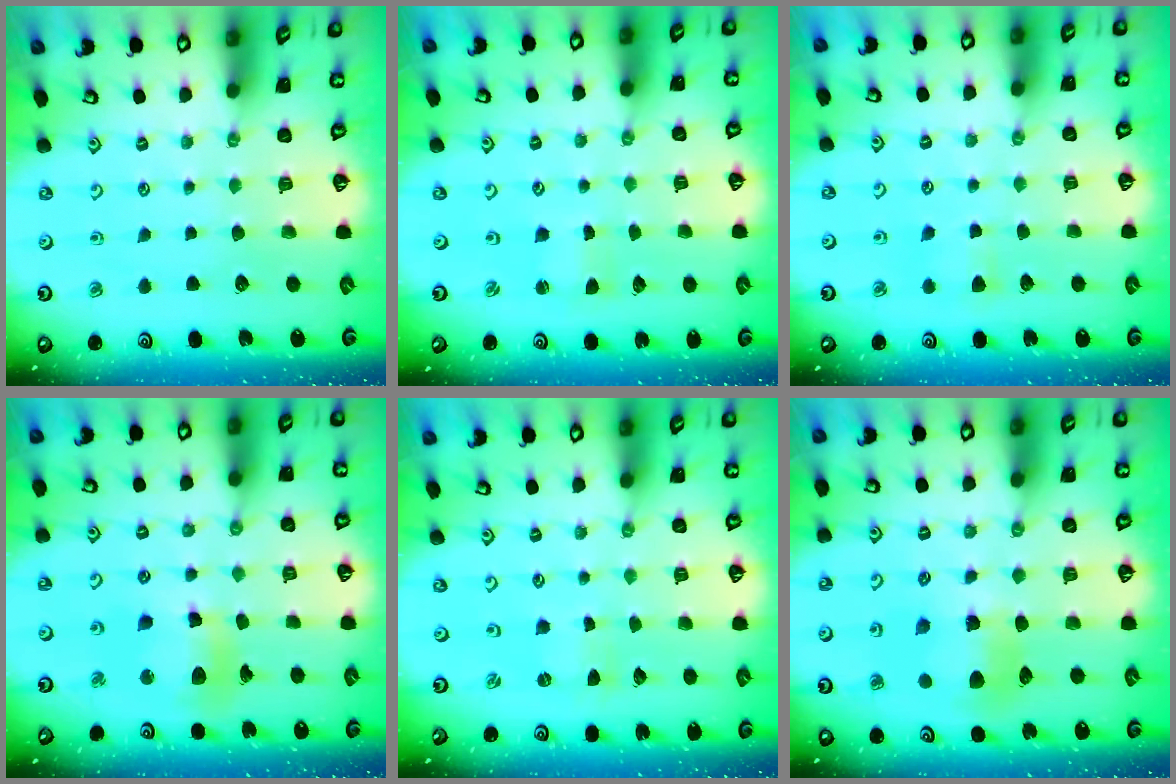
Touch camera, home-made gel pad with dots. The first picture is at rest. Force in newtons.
{"total": 1.5, "press": 1.5, "slide": 0.0}
{"total": 3.7, "press": 3.6, "slide": 0.5}
{"total": 11.8, "press": 11.7, "slide": 1.4}
{"total": 0.0}
{"total": 8.9, "press": 8.9, "slide": 0.9}